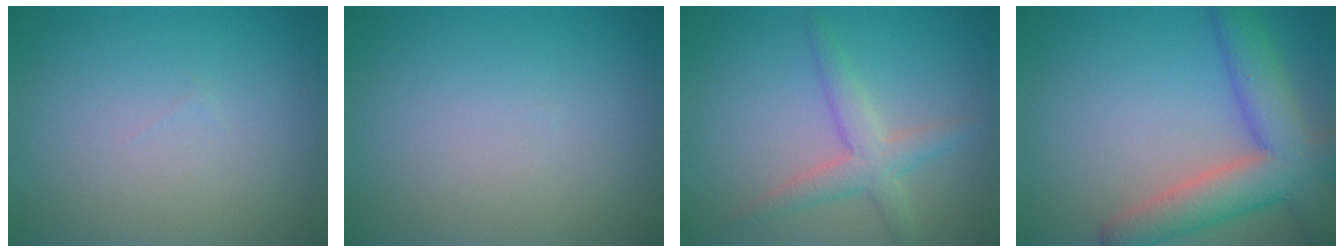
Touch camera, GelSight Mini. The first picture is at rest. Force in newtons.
{"total": 0.0}
{"total": 3.0, "press": 3.0, "slide": 0.2}
{"total": 7.5, "press": 7.5, "slide": 0.4}